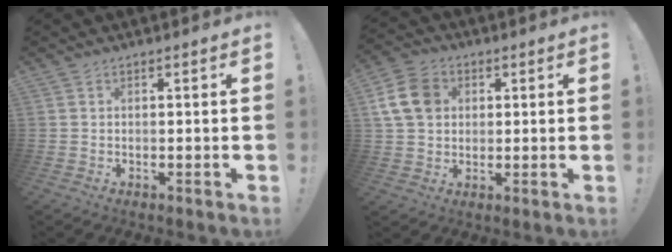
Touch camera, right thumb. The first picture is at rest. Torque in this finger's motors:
{"motor_torque": [0.20, 0.16, 0.78, 0.00, 0.03]}